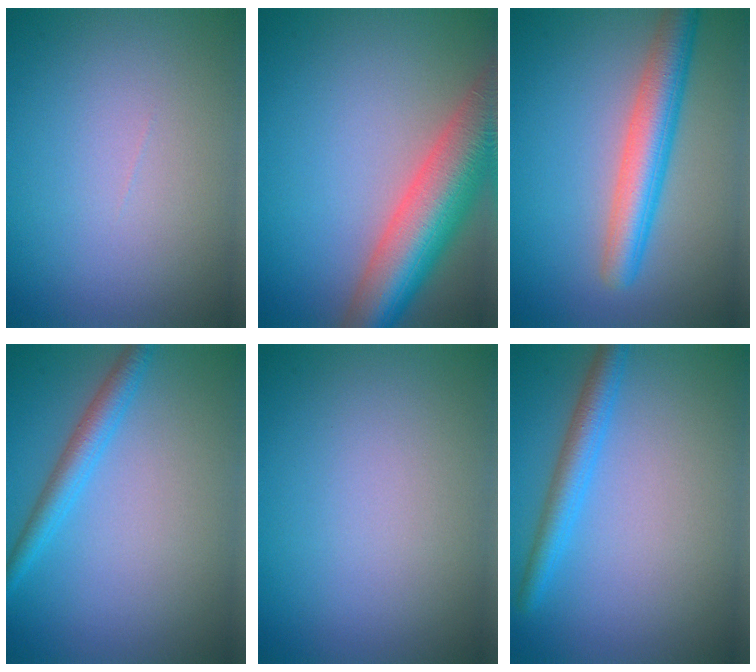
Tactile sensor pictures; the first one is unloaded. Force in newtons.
{"total": 10.2, "press": 10.1, "slide": 0.6}
{"total": 5.1, "press": 5.1, "slide": 0.1}
{"total": 2.7, "press": 2.7, "slide": 0.2}
{"total": 0.0}
{"total": 3.0, "press": 3.0, "slide": 0.2}